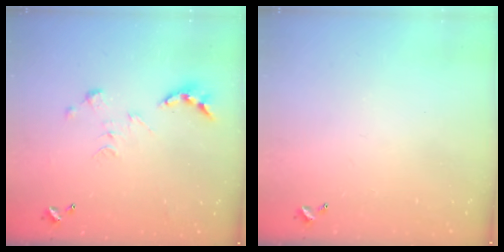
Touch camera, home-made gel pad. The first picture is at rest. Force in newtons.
{"total": 0.0}